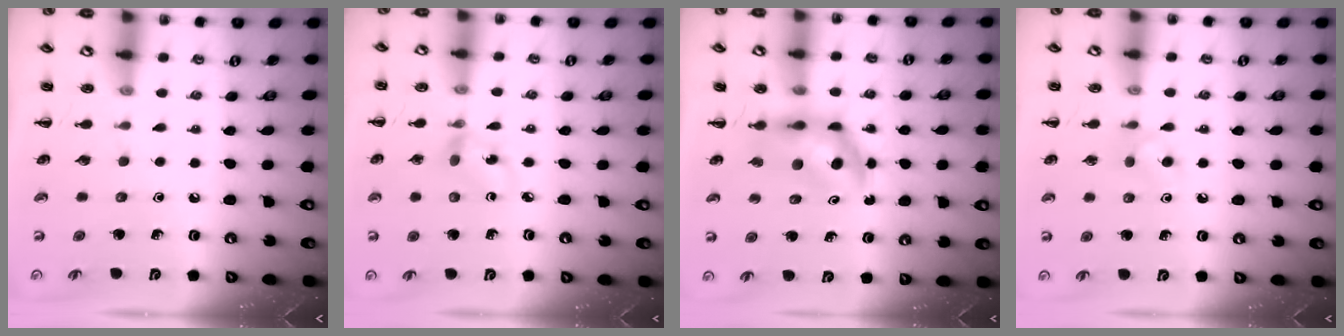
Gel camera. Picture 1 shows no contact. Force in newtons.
{"total": 3.0, "press": 2.9, "slide": 0.7}
{"total": 6.1, "press": 6.0, "slide": 1.3}
{"total": 4.7, "press": 4.5, "slide": 1.2}